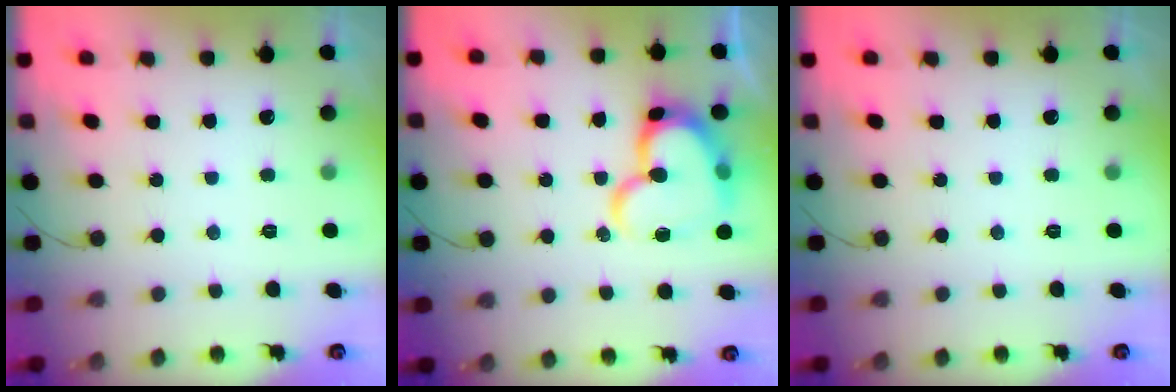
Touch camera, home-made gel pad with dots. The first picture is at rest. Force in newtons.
{"total": 17.8, "press": 17.7, "slide": 1.8}
{"total": 0.0}